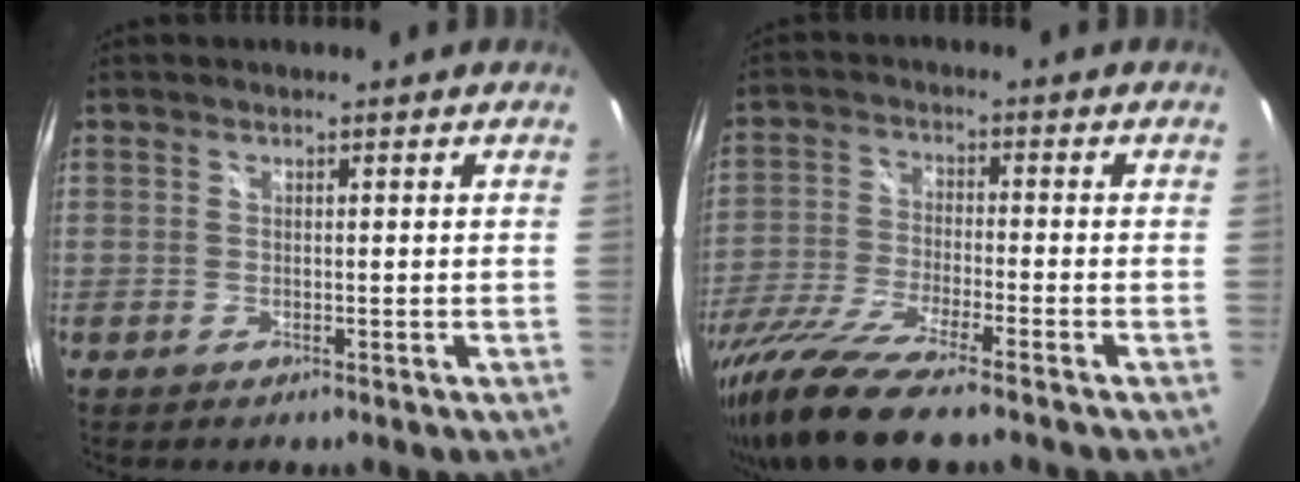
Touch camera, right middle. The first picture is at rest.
{"total": 14.3, "force": [-11.2, 1.1, 8.9], "torque": [-0.193, -0.043, -0.211]}